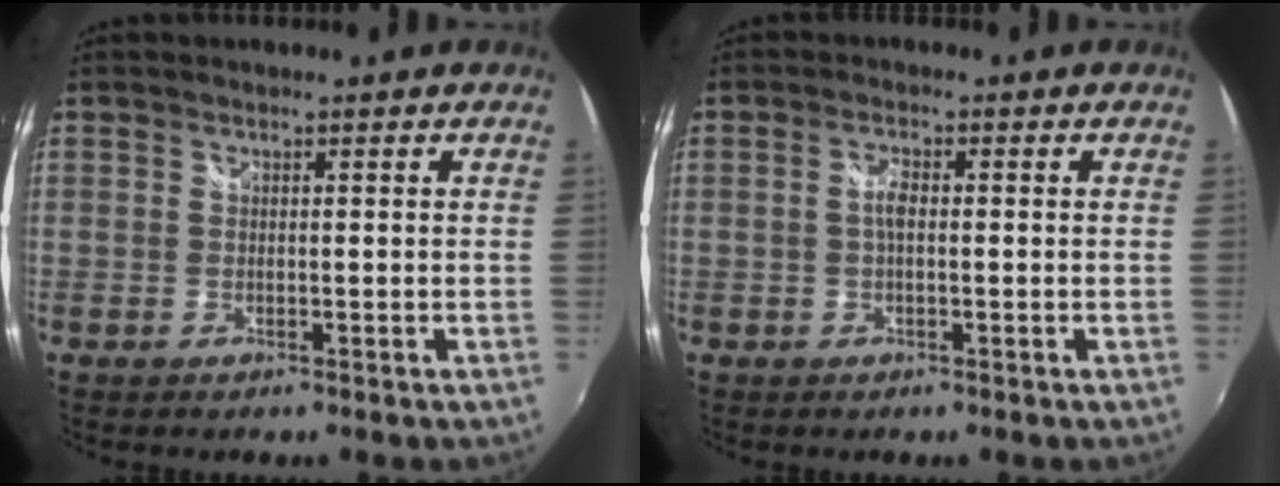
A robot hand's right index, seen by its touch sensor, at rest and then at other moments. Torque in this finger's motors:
{"motor_torque": [0.73, -0.04, 0.30, 0.07]}